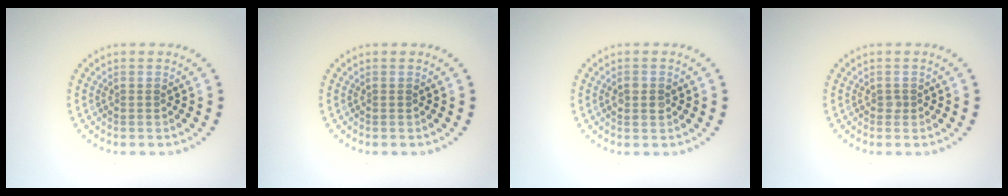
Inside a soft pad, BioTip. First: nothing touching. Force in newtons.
{"total": 0.0}
{"total": 1.8, "press": 1.8, "slide": 0.1}
{"total": 0.6, "press": 0.4, "slide": 0.4}